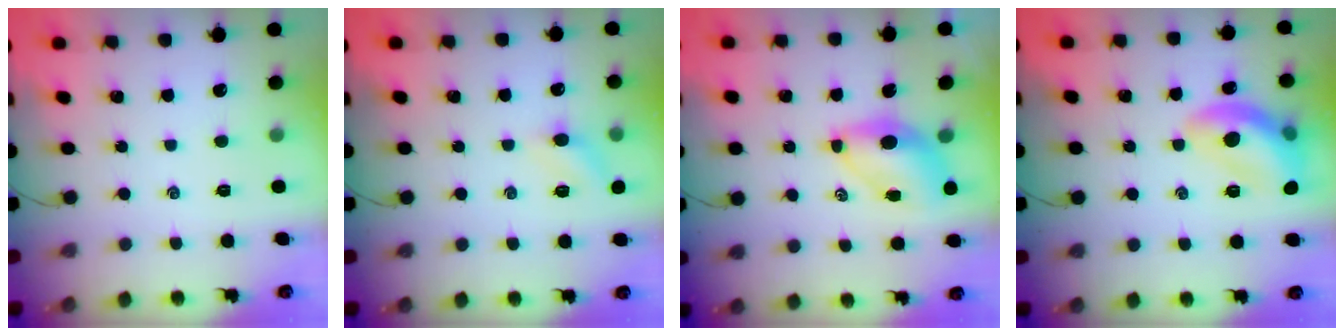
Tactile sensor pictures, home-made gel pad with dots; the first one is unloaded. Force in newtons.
{"total": 6.5, "press": 6.2, "slide": 2.0}
{"total": 6.8, "press": 6.7, "slide": 1.2}
{"total": 13.1, "press": 13.1, "slide": 0.9}